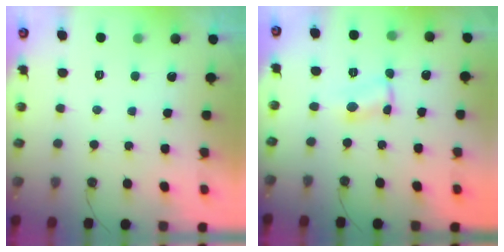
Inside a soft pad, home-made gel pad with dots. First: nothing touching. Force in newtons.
{"total": 3.0, "press": 3.0, "slide": 0.3}